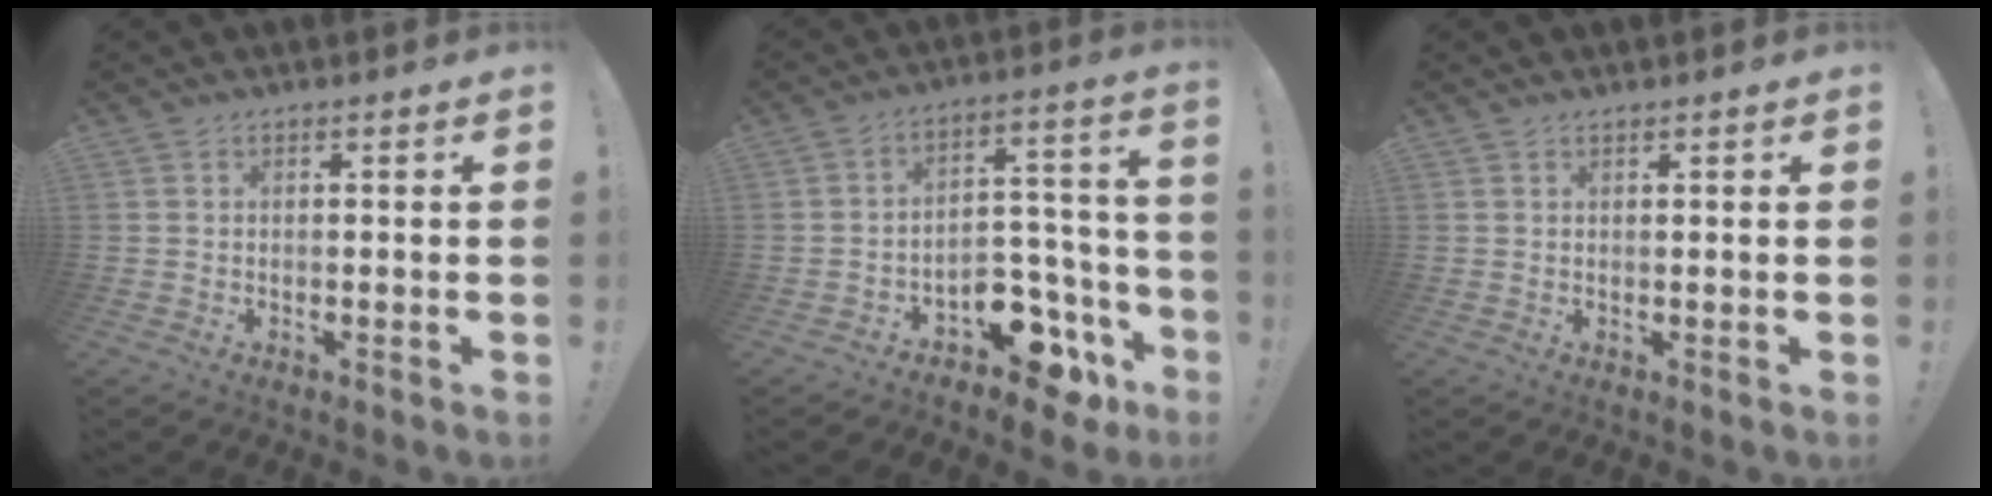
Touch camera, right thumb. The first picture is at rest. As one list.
[{"total": 14.2, "force": [-9.4, 7.6, 7.5], "torque": [-0.058, 0.067, -0.151]}, {"total": 0.7, "force": [0.7, 0.1, -0.1], "torque": [0.008, -0.003, 0.013]}]